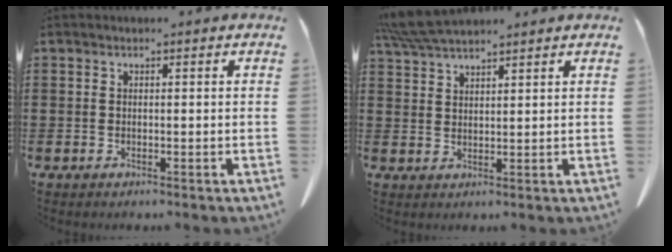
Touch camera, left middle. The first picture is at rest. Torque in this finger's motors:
{"motor_torque": [0.60, 0.43, 0.18, 0.11]}